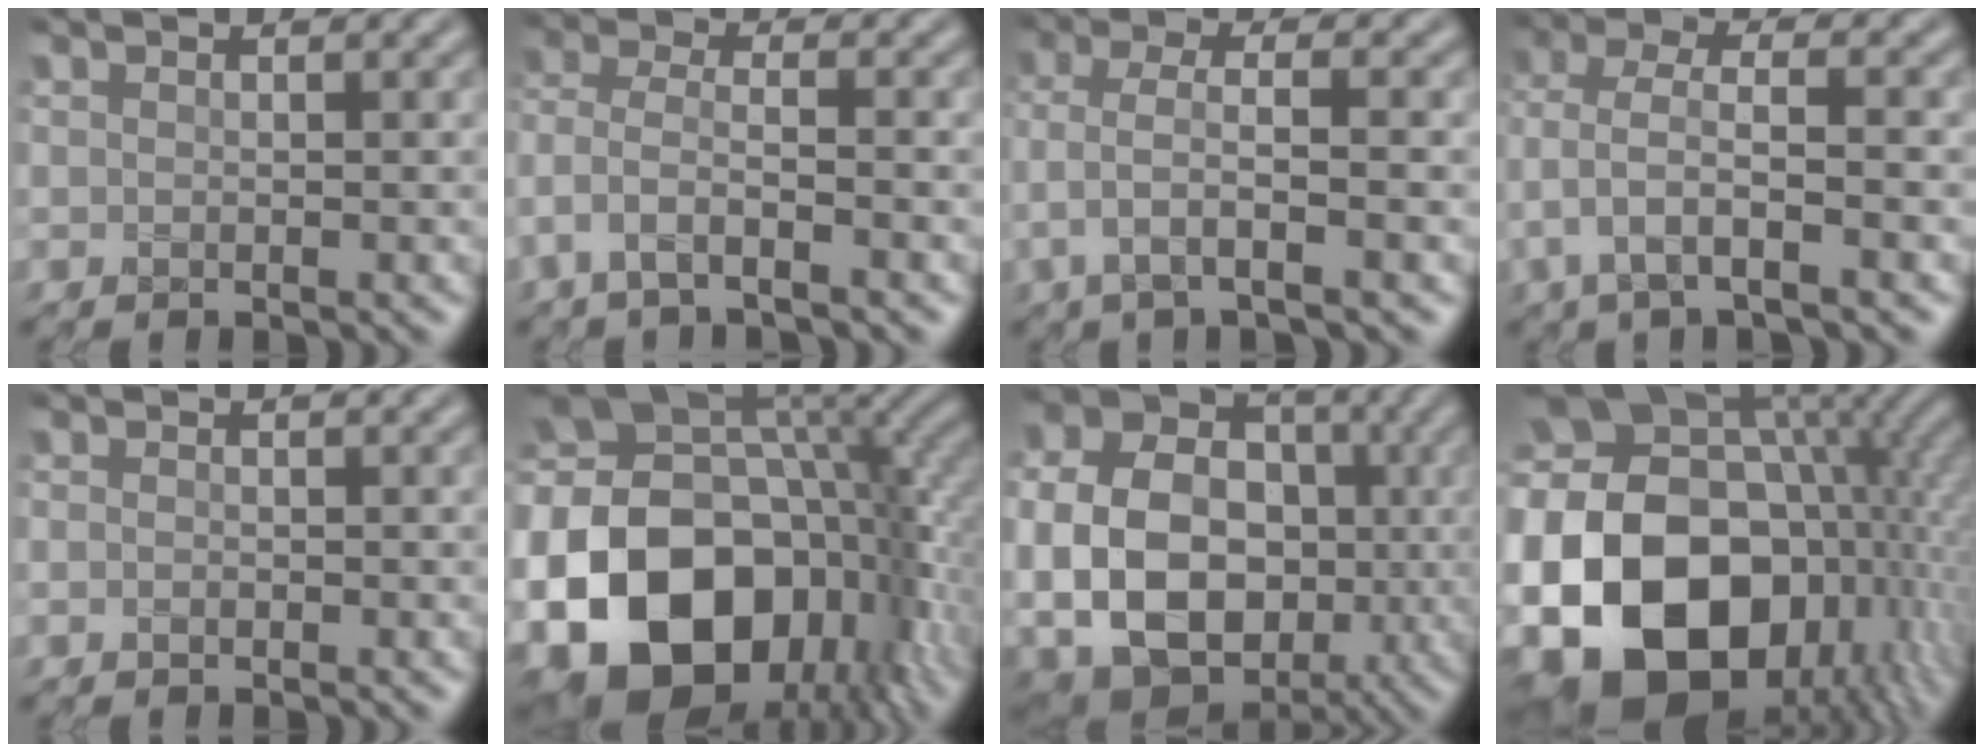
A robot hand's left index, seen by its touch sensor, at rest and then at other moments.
{"total": 3.8, "force": [-2.4, 0.9, 2.8], "torque": [-0.063, 0.000, -0.057]}
{"total": 3.9, "force": [-1.2, 0.9, 3.6], "torque": [-0.076, 0.005, -0.027]}
{"total": 4.5, "force": [-1.6, 1.5, 4.0], "torque": [-0.091, 0.005, -0.034]}
{"total": 0.7, "force": [-0.3, 0.5, 0.4], "torque": [-0.008, -0.001, -0.006]}
{"total": 21.9, "force": [-5.8, 16.4, 13.3], "torque": [-0.278, -0.055, -0.098]}
{"total": 14.1, "force": [-1.6, 11.0, 8.6], "torque": [-0.156, -0.018, -0.023]}
{"total": 22.8, "force": [-3.6, 17.4, 14.3], "torque": [-0.284, -0.051, -0.063]}